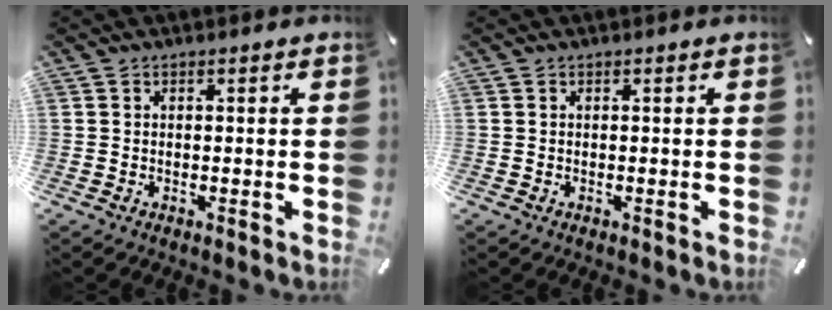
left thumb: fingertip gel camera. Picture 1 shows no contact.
{"total": 0.0}